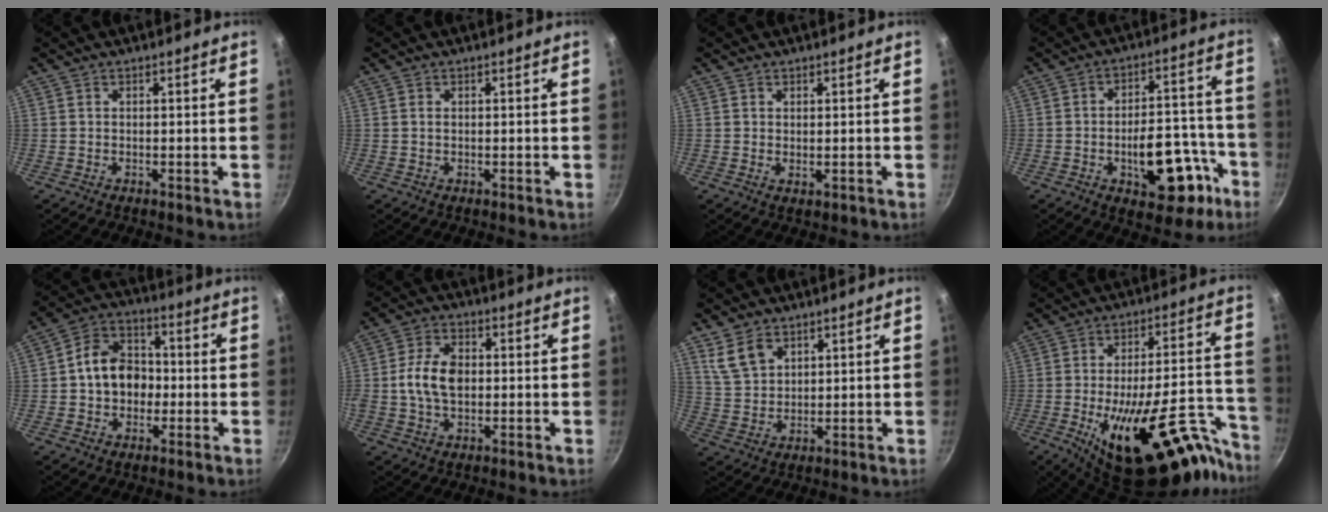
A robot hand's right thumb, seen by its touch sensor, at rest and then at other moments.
{"total": 0.8, "force": [0.2, 0.6, 0.6], "torque": [-0.009, 0.002, 0.004]}
{"total": 1.0, "force": [0.4, 0.5, 0.7], "torque": [-0.009, -0.011, 0.004]}
{"total": 17.4, "force": [-7.1, 8.9, 13.1], "torque": [-0.122, 0.058, -0.090]}
{"total": 10.8, "force": [-0.7, 8.5, 6.6], "torque": [-0.074, 0.028, -0.025]}
{"total": 8.8, "force": [-0.1, 5.9, 6.6], "torque": [-0.115, 0.015, -0.008]}
{"total": 6.8, "force": [3.8, 4.5, 3.4], "torque": [-0.051, -0.013, 0.083]}
{"total": 29.0, "force": [-15.9, 11.4, 21.4], "torque": [-0.242, 0.078, -0.229]}